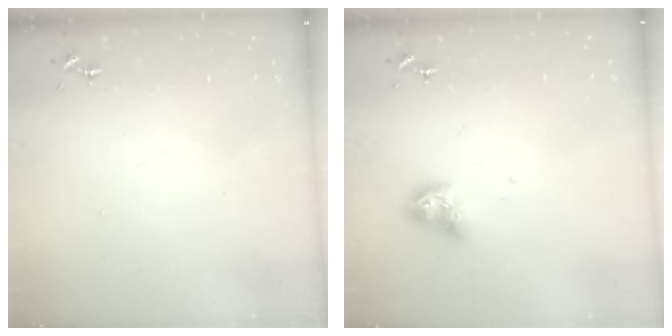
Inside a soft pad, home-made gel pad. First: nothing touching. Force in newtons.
{"total": 9.0, "press": 9.0, "slide": 1.0}